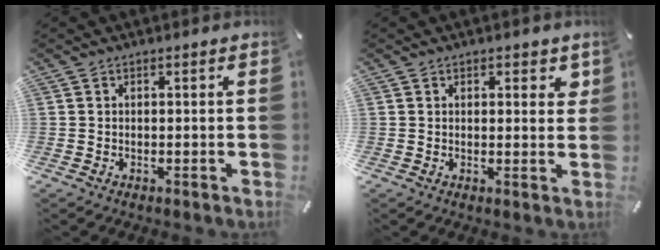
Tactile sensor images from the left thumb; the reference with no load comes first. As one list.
[{"total": 2.4, "force": [1.2, 1.6, 1.4], "torque": [-0.007, -0.004, 0.015]}]